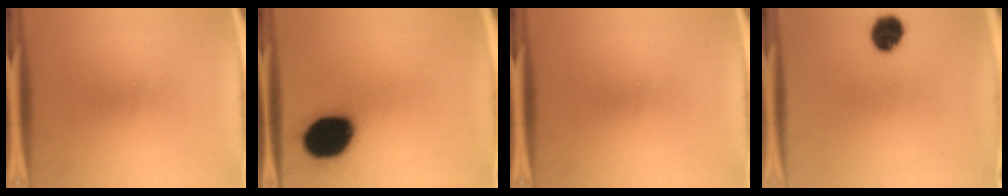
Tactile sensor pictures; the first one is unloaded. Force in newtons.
{"total": 18.4}
{"total": 0.0}
{"total": 7.5}